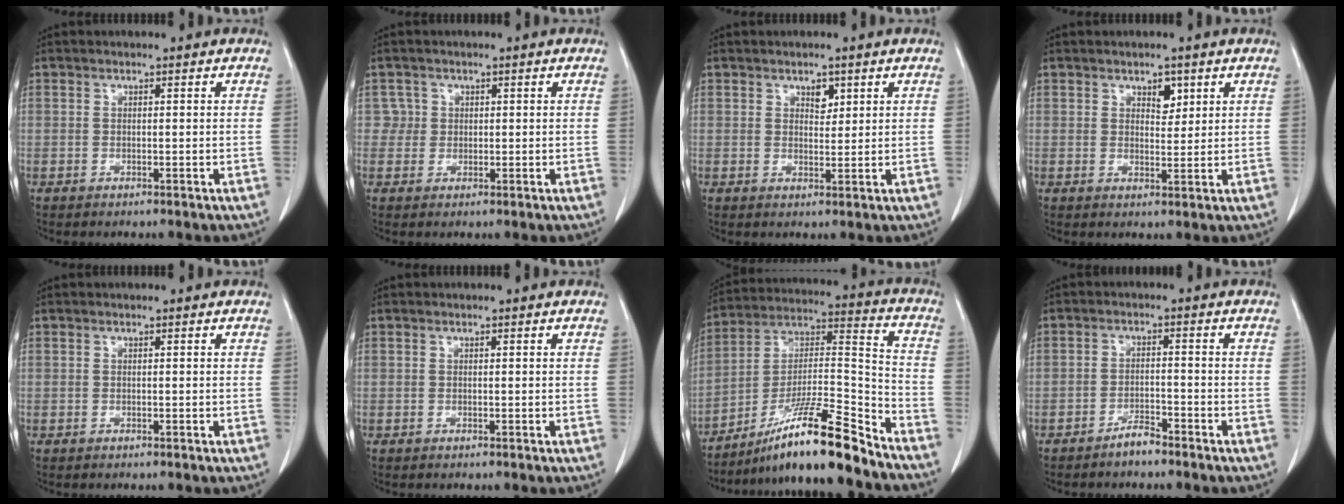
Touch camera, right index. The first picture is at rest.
{"total": 2.1, "force": [0.5, 2.0, -0.4], "torque": [0.024, 0.003, 0.003]}
{"total": 2.2, "force": [1.2, 1.2, 1.3], "torque": [-0.015, -0.003, 0.022]}
{"total": 2.7, "force": [1.5, 1.5, 1.6], "torque": [-0.020, -0.003, 0.025]}
{"total": 0.0}
{"total": 0.0}
{"total": 17.1, "force": [-13.2, -0.4, 10.8], "torque": [-0.199, 0.002, -0.230]}
{"total": 2.8, "force": [-2.5, 0.7, 1.1], "torque": [-0.022, 0.001, -0.044]}